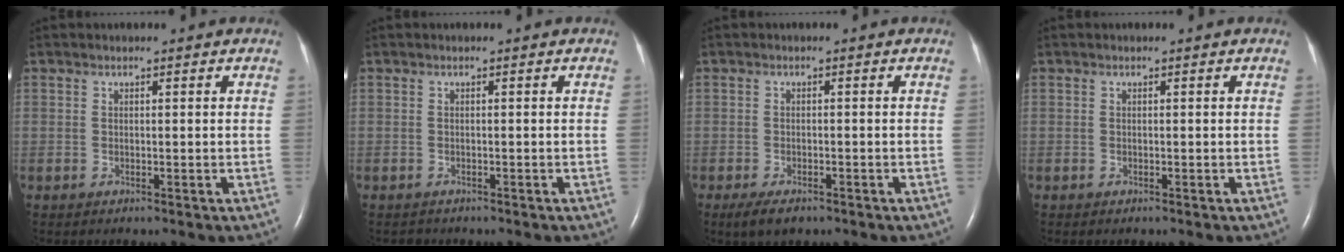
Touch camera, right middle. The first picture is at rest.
{"total": 0.7, "force": [-0.7, 0.3, -0.1], "torque": [-0.007, -0.001, -0.011]}
{"total": 3.5, "force": [-2.4, 1.3, 2.2], "torque": [-0.046, -0.007, -0.035]}
{"total": 0.0}